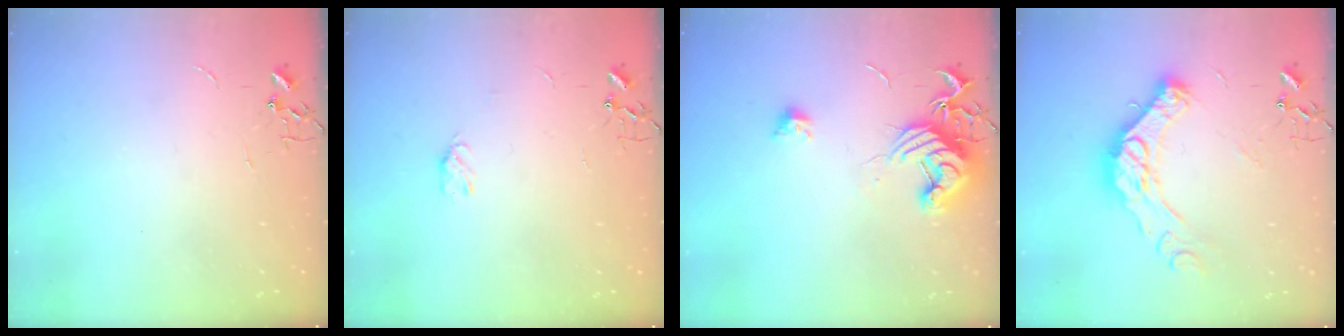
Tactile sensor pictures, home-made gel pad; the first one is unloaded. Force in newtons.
{"total": 2.5, "press": 2.5, "slide": 0.5}
{"total": 13.8, "press": 13.8, "slide": 1.0}
{"total": 16.5, "press": 16.5, "slide": 1.2}